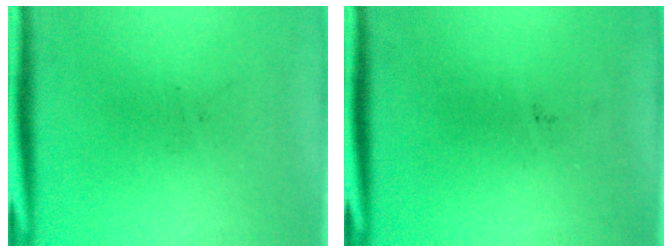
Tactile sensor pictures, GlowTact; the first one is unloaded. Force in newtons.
{"total": 0.0}